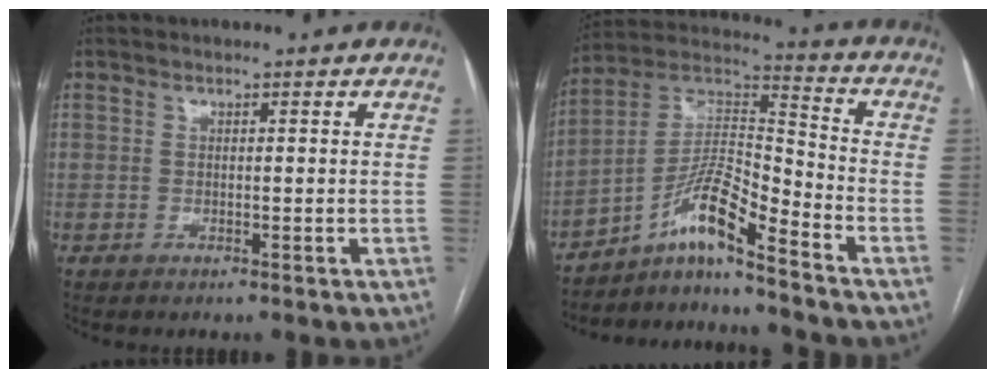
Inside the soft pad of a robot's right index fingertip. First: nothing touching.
{"total": 10.5, "force": [-7.5, 0.3, 7.3], "torque": [-0.150, 0.019, -0.138]}